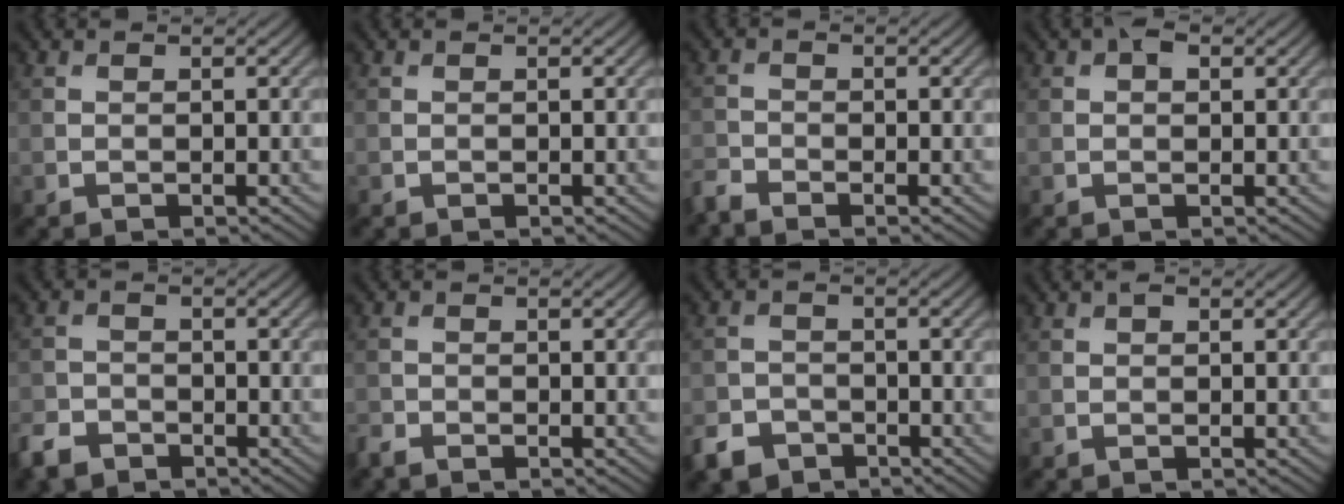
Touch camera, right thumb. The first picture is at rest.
{"total": 0.0}
{"total": 2.1, "force": [-2.0, 0.4, 0.5], "torque": [-0.016, -0.009, -0.054]}
{"total": 1.7, "force": [0.7, 1.0, 1.2], "torque": [-0.018, 0.005, 0.007]}
{"total": 3.6, "force": [-2.8, 1.9, 1.1], "torque": [-0.027, -0.008, -0.067]}
{"total": 1.5, "force": [-1.3, 0.6, 0.4], "torque": [-0.011, -0.003, -0.035]}
{"total": 3.9, "force": [-2.8, 2.5, 1.2], "torque": [-0.030, -0.005, -0.059]}
{"total": 0.6, "force": [0.3, 0.4, 0.4], "torque": [-0.004, -0.001, 0.002]}